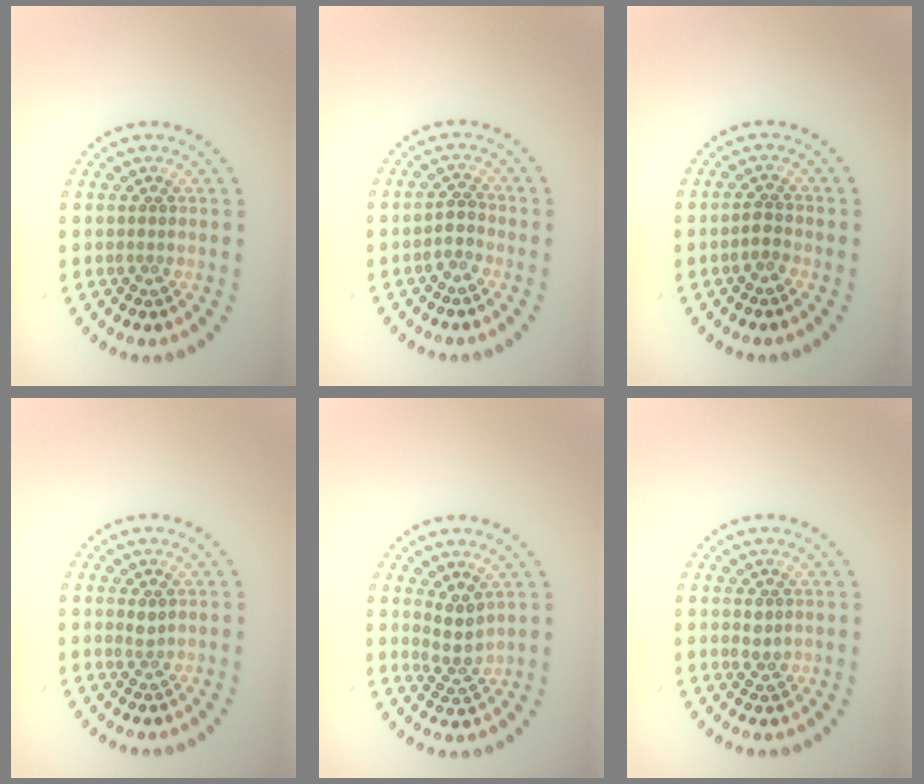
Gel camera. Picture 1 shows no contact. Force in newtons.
{"total": 1.5, "press": 1.1, "slide": 1.0}
{"total": 1.2, "press": 1.1, "slide": 0.5}
{"total": 0.9, "press": 0.6, "slide": 0.6}
{"total": 2.4, "press": 1.8, "slide": 1.6}
{"total": 1.2, "press": 1.2, "slide": 0.0}